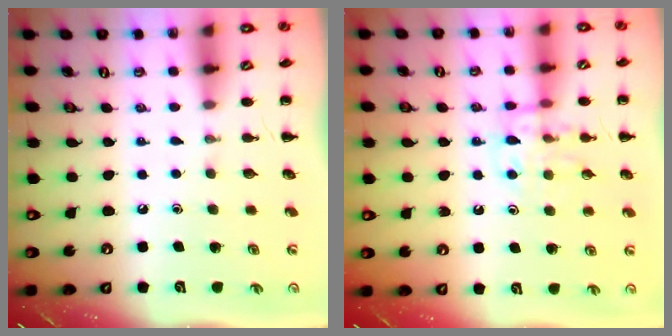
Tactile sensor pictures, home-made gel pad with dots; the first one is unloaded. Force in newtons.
{"total": 11.5, "press": 11.4, "slide": 1.2}